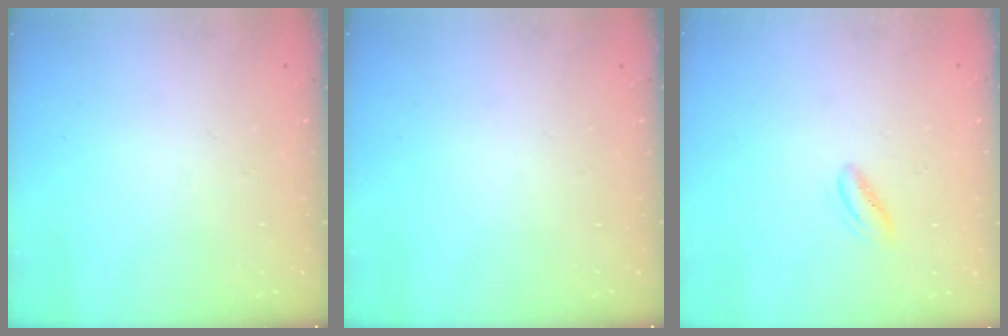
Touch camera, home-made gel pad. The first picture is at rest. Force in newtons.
{"total": 0.0}
{"total": 3.1, "press": 3.0, "slide": 0.7}